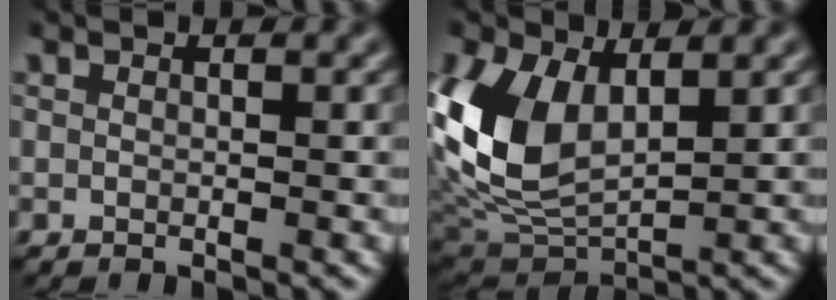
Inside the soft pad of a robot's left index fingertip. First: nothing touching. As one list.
[{"total": 8.3, "force": [1.1, 5.2, 6.4], "torque": [-0.157, -0.010, 0.029]}]